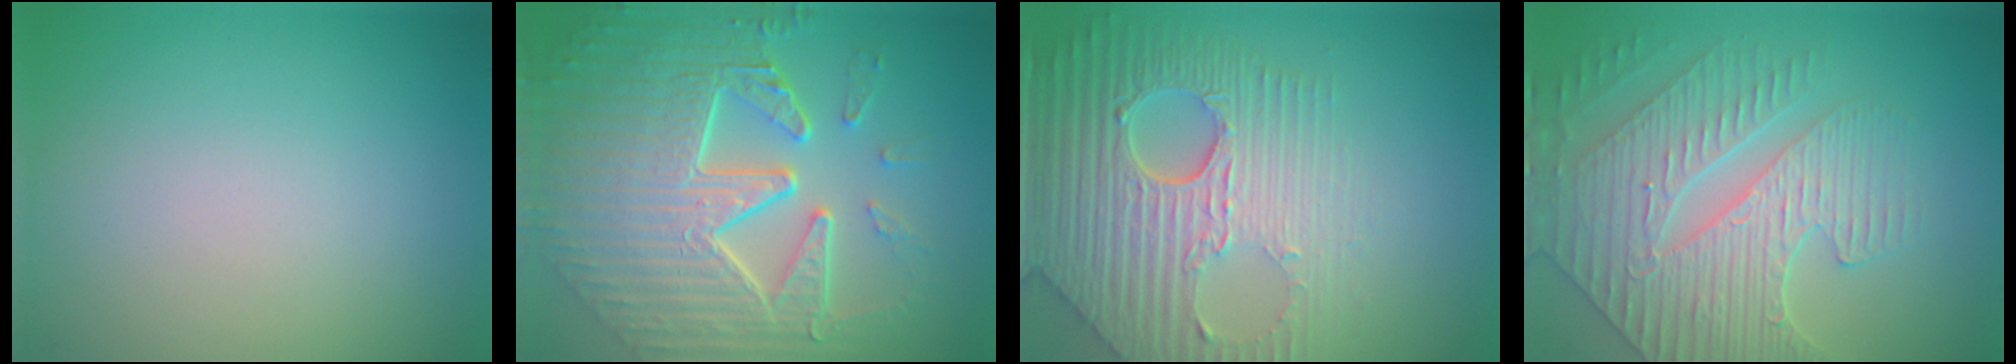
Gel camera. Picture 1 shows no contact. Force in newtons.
{"total": 10.0, "press": 6.8, "slide": 7.3}
{"total": 8.9, "press": 6.0, "slide": 6.5}
{"total": 5.0, "press": 4.8, "slide": 1.2}